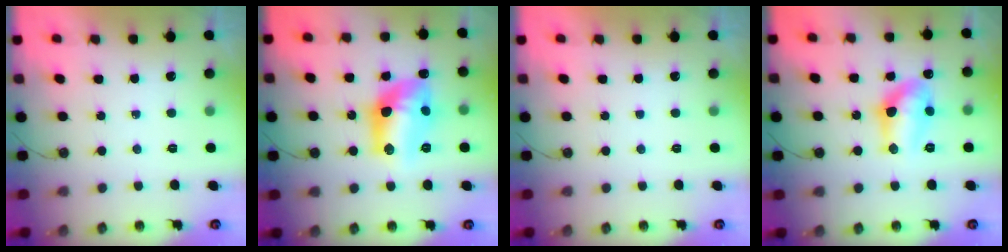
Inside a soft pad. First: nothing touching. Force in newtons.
{"total": 14.1, "press": 14.1, "slide": 0.9}
{"total": 0.0}
{"total": 11.1, "press": 11.1, "slide": 0.9}